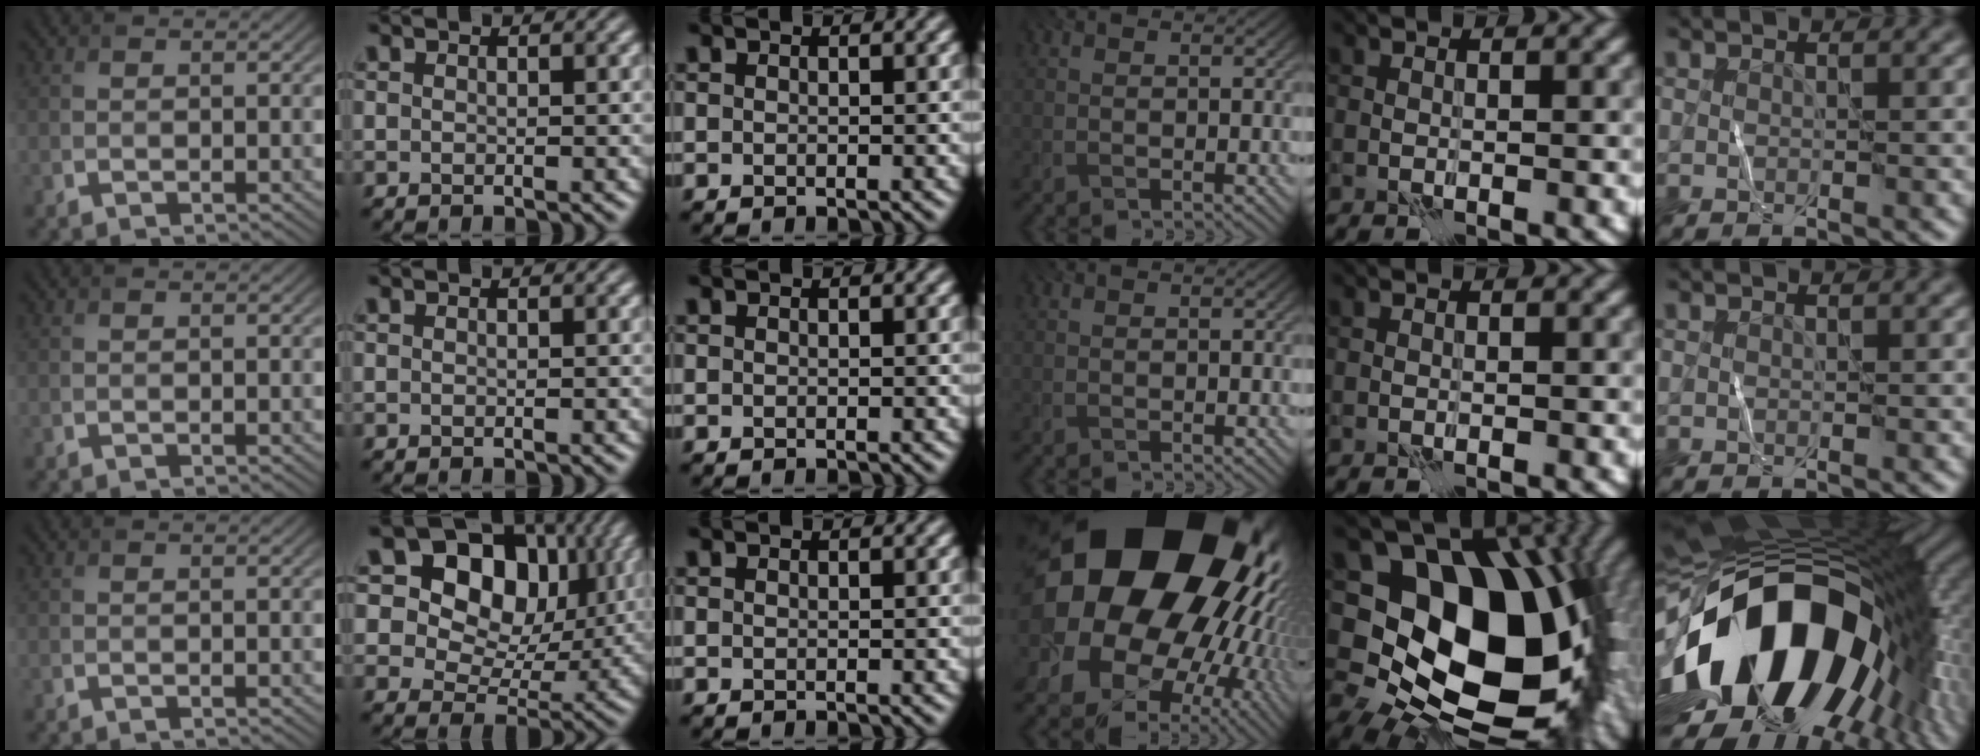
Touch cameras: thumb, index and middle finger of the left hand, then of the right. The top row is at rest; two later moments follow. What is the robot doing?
{"motion": "wipe", "object": "whiteboard"}